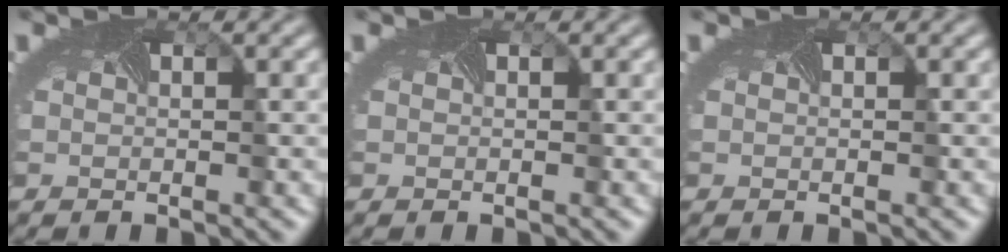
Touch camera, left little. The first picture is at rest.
{"total": 0.0}
{"total": 0.0}